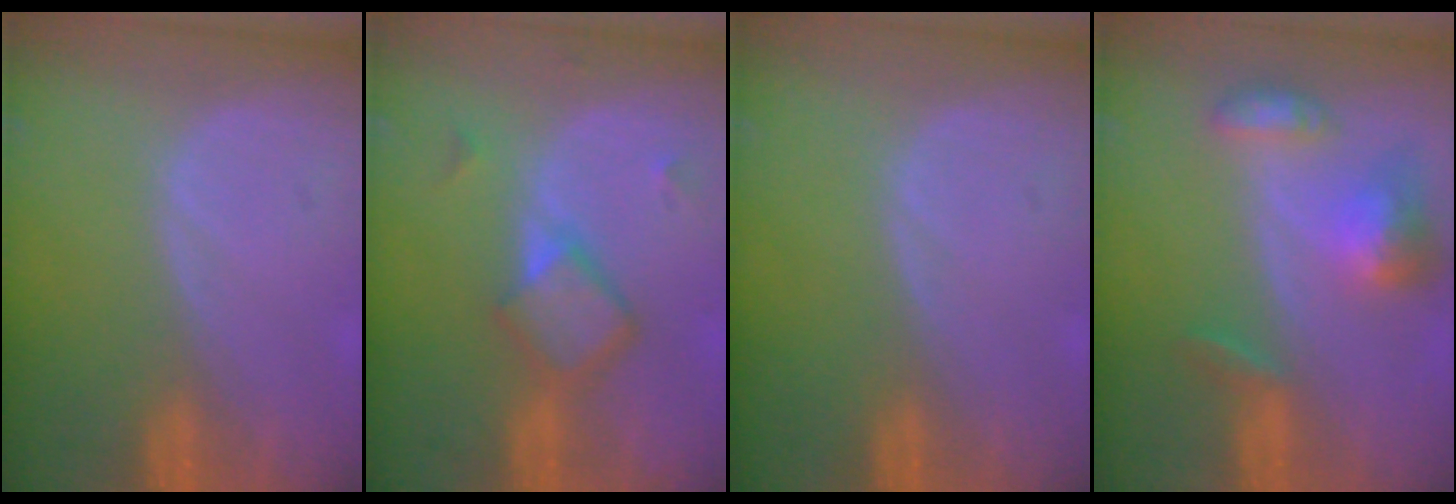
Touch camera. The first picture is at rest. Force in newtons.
{"total": 5.8, "press": 5.1, "slide": 2.7}
{"total": 0.0}
{"total": 7.0, "press": 6.5, "slide": 2.6}